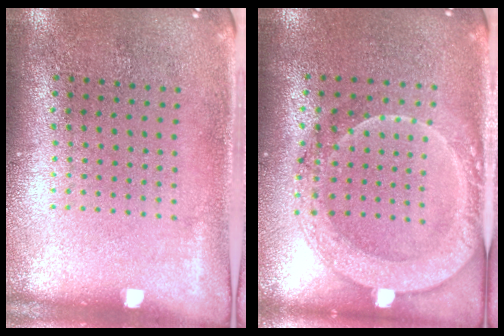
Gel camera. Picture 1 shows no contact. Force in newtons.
{"total": 1.9, "press": 1.8, "slide": 0.6}